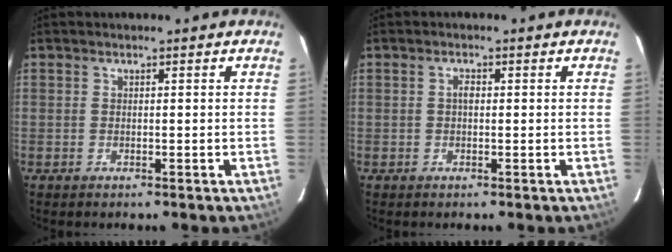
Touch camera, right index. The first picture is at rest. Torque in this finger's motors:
{"motor_torque": [0.18, -0.07, 0.09, 0.03]}